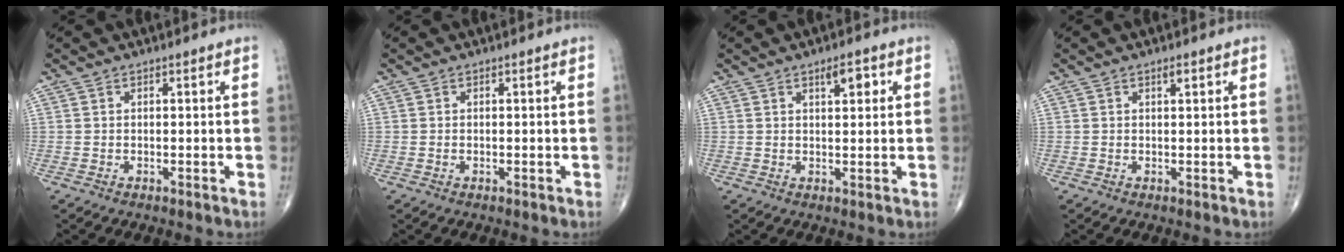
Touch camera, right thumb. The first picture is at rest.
{"total": 0.0}
{"total": 3.6, "force": [1.6, 1.4, 2.8], "torque": [-0.031, -0.004, 0.022]}
{"total": 1.1, "force": [0.6, 0.3, 0.8], "torque": [-0.008, 0.000, 0.009]}